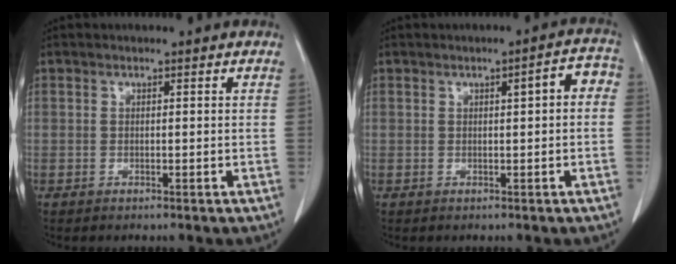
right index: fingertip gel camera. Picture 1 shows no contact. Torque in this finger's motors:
{"motor_torque": [0.22, 0.12, 0.07, 0.01]}